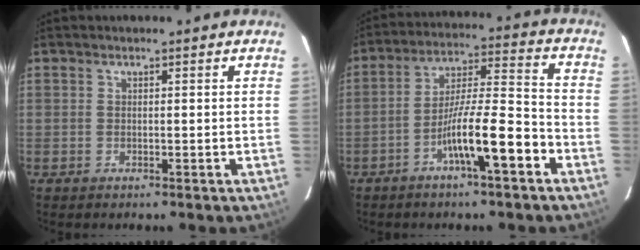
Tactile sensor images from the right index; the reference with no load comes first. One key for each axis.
{"total": 11.1, "fx": -5.4, "fy": 0.8, "fz": 9.7, "tx": -0.169, "ty": 0.013, "tz": -0.094}